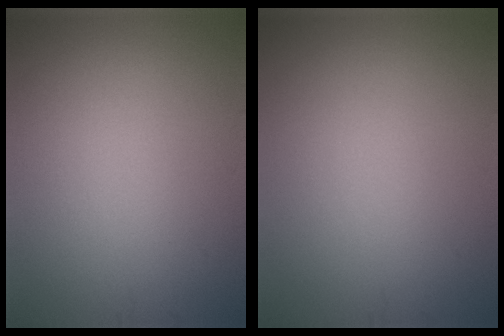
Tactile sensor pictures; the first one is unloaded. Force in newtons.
{"total": 0.0}